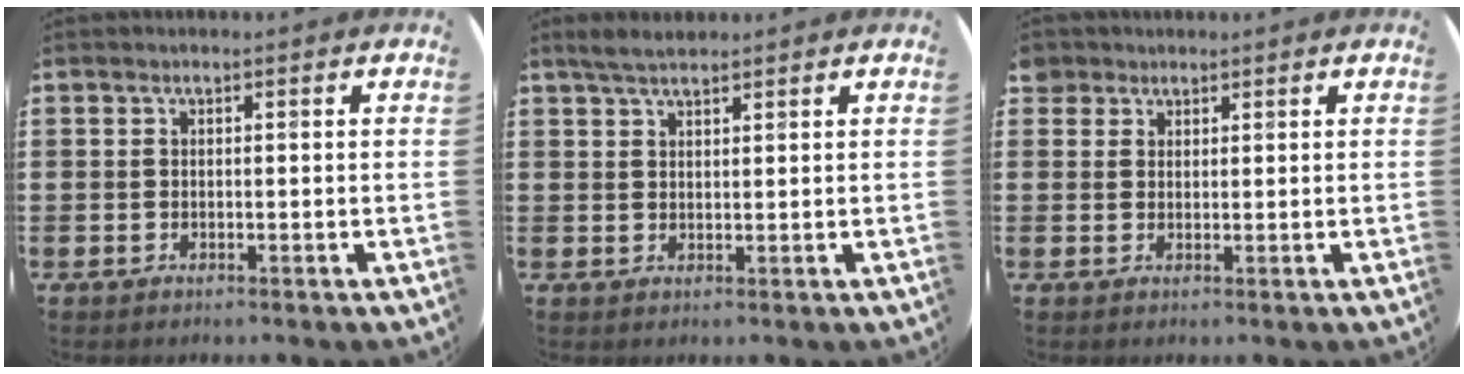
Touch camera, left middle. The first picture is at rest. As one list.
[{"total": 2.8, "force": [2.4, 0.7, 1.2], "torque": [-0.029, 0.005, 0.045]}, {"total": 2.1, "force": [1.7, 1.2, 0.0], "torque": [0.004, 0.002, 0.032]}]